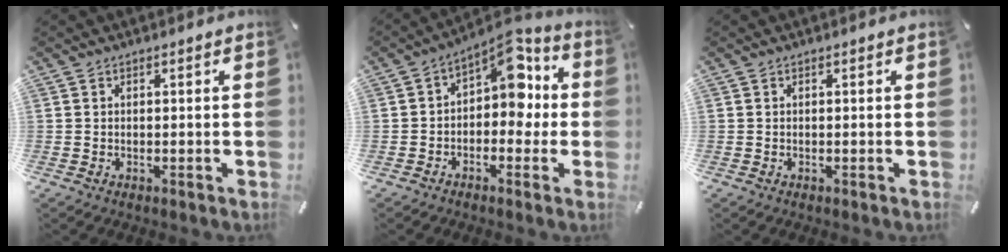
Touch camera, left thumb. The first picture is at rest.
{"total": 9.4, "force": [3.5, 6.1, 6.3], "torque": [-0.073, -0.032, 0.057]}
{"total": 0.0}